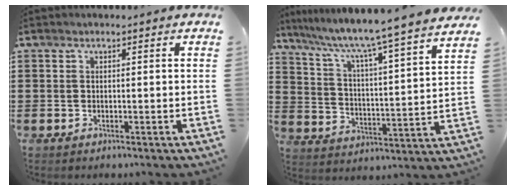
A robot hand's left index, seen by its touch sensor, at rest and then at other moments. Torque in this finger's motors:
{"motor_torque": [0.17, -0.18, 0.15, 0.00]}